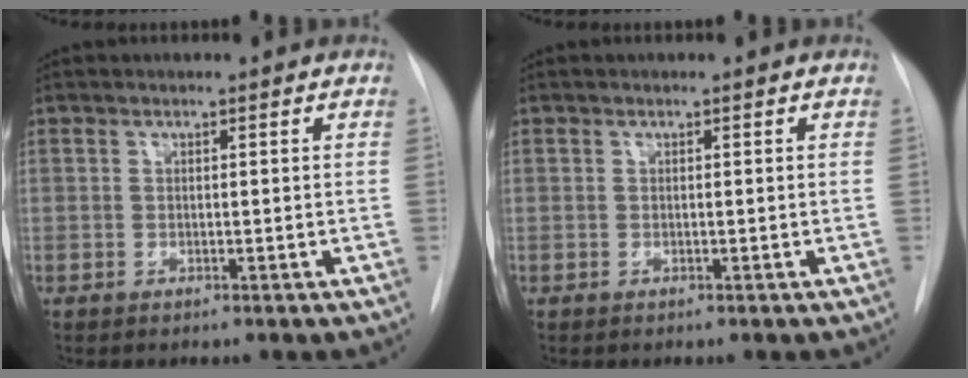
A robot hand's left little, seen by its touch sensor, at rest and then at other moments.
{"total": 0.0}